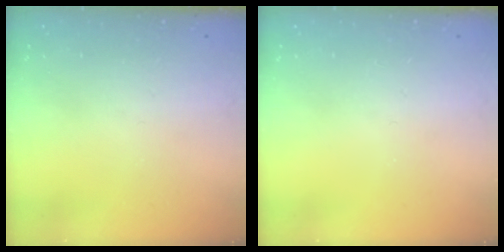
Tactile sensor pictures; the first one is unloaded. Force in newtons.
{"total": 0.0}